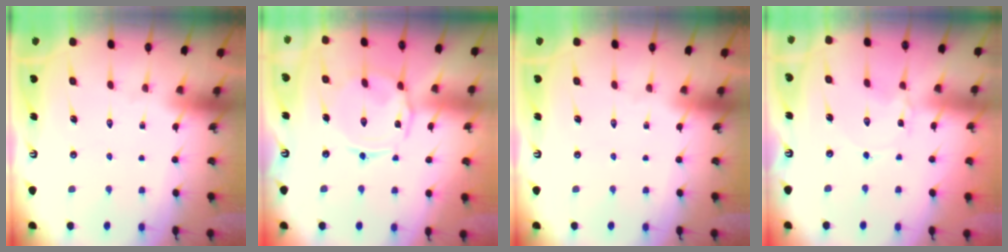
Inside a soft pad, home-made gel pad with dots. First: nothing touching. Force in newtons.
{"total": 6.5, "press": 6.5, "slide": 0.5}
{"total": 0.0}
{"total": 0.8, "press": 0.8, "slide": 0.1}